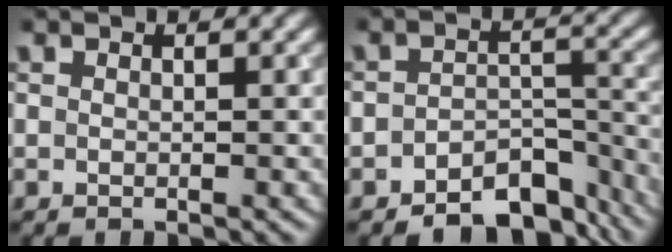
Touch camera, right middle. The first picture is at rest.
{"total": 6.3, "force": [-4.8, 3.0, 2.8], "torque": [-0.025, -0.005, -0.074]}